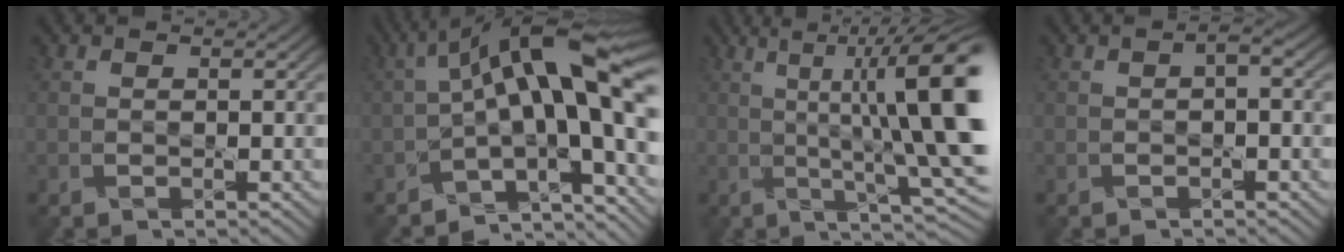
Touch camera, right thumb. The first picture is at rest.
{"total": 15.0, "force": [-0.6, 5.3, 14.1], "torque": [-0.201, 0.025, -0.018]}
{"total": 14.6, "force": [2.1, 3.3, 14.1], "torque": [-0.204, 0.012, 0.045]}
{"total": 0.9, "force": [-0.2, 0.2, 0.8], "torque": [-0.014, 0.004, -0.005]}